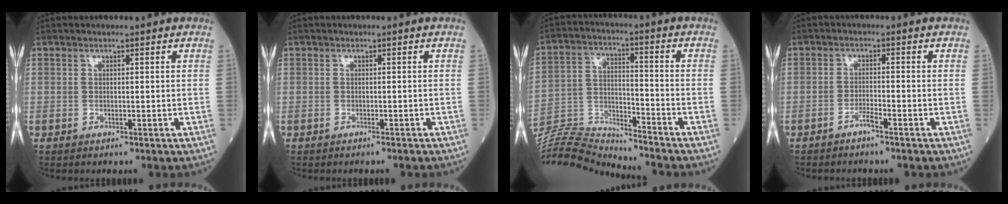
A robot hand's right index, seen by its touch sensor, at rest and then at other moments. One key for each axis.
{"total": 1.2, "fx": -1.1, "fy": 0.0, "fz": 0.4, "tx": -0.009, "ty": -0.001, "tz": -0.014}
{"total": 14.4, "fx": -14.2, "fy": -1.2, "fz": 2.0, "tx": -0.044, "ty": 0.018, "tz": -0.255}
{"total": 1.8, "fx": -1.5, "fy": -0.1, "fz": 1.1, "tx": -0.021, "ty": 0.001, "tz": -0.028}